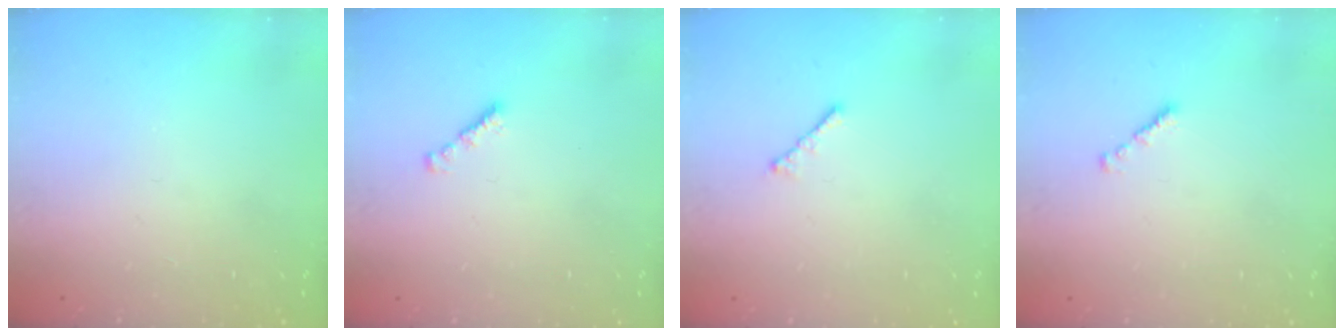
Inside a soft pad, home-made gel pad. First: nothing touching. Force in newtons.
{"total": 1.0, "press": 0.8, "slide": 0.5}
{"total": 1.9, "press": 1.8, "slide": 0.5}
{"total": 0.8, "press": 0.7, "slide": 0.4}